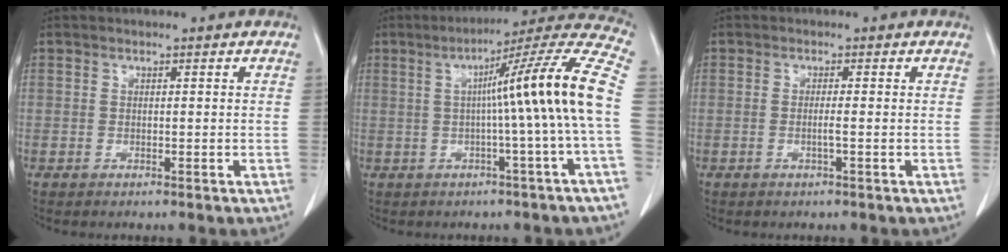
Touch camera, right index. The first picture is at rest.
{"total": 15.7, "force": [0.1, -2.2, 15.5], "torque": [-0.203, 0.024, -0.004]}
{"total": 1.2, "force": [-0.4, -0.1, 1.1], "torque": [-0.023, 0.000, -0.005]}